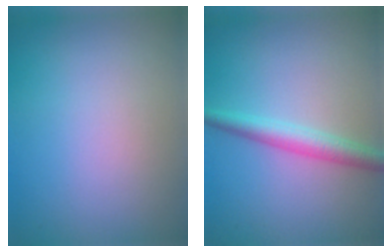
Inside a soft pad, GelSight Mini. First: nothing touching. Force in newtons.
{"total": 2.9, "press": 2.9, "slide": 0.1}